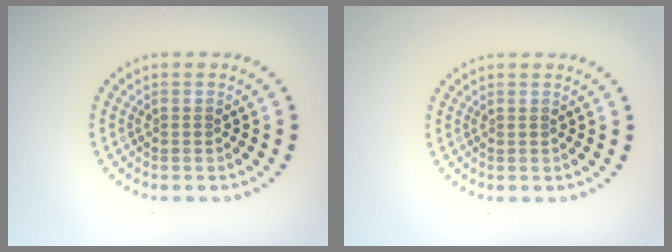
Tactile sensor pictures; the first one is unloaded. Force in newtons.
{"total": 0.0}